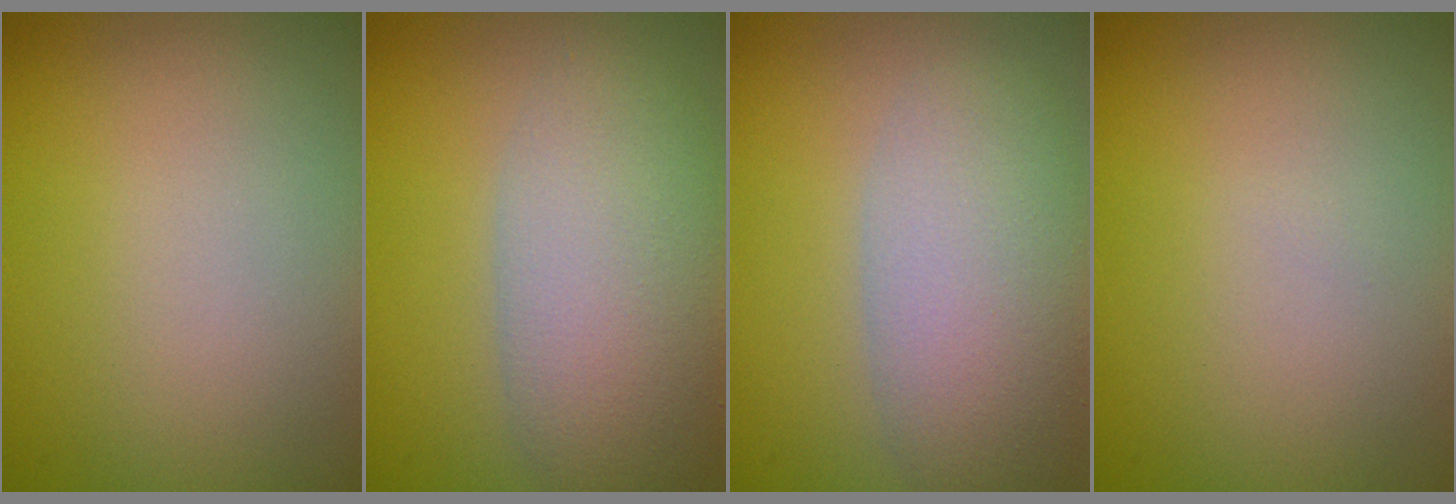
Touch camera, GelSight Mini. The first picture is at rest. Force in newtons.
{"total": 7.0, "press": 7.0, "slide": 0.5}
{"total": 6.0, "press": 6.0, "slide": 0.4}
{"total": 0.0}